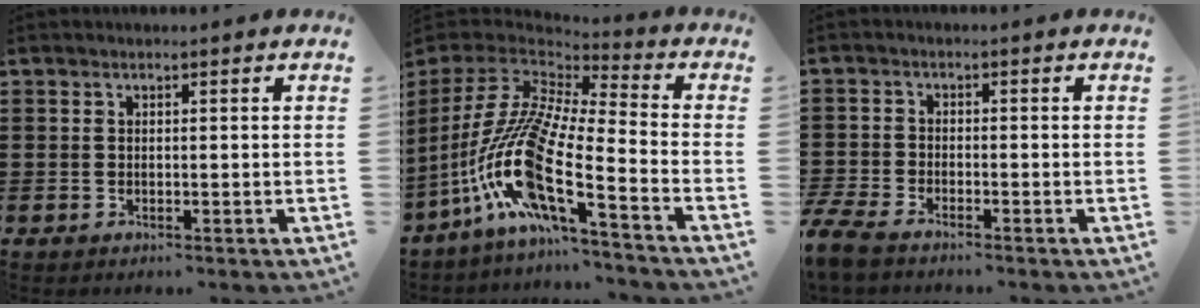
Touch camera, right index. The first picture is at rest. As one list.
[{"total": 15.8, "force": [-7.3, 3.9, 13.5], "torque": [-0.305, -0.009, -0.151]}, {"total": 3.5, "force": [-3.3, 0.5, 0.9], "torque": [-0.045, -0.007, -0.076]}]